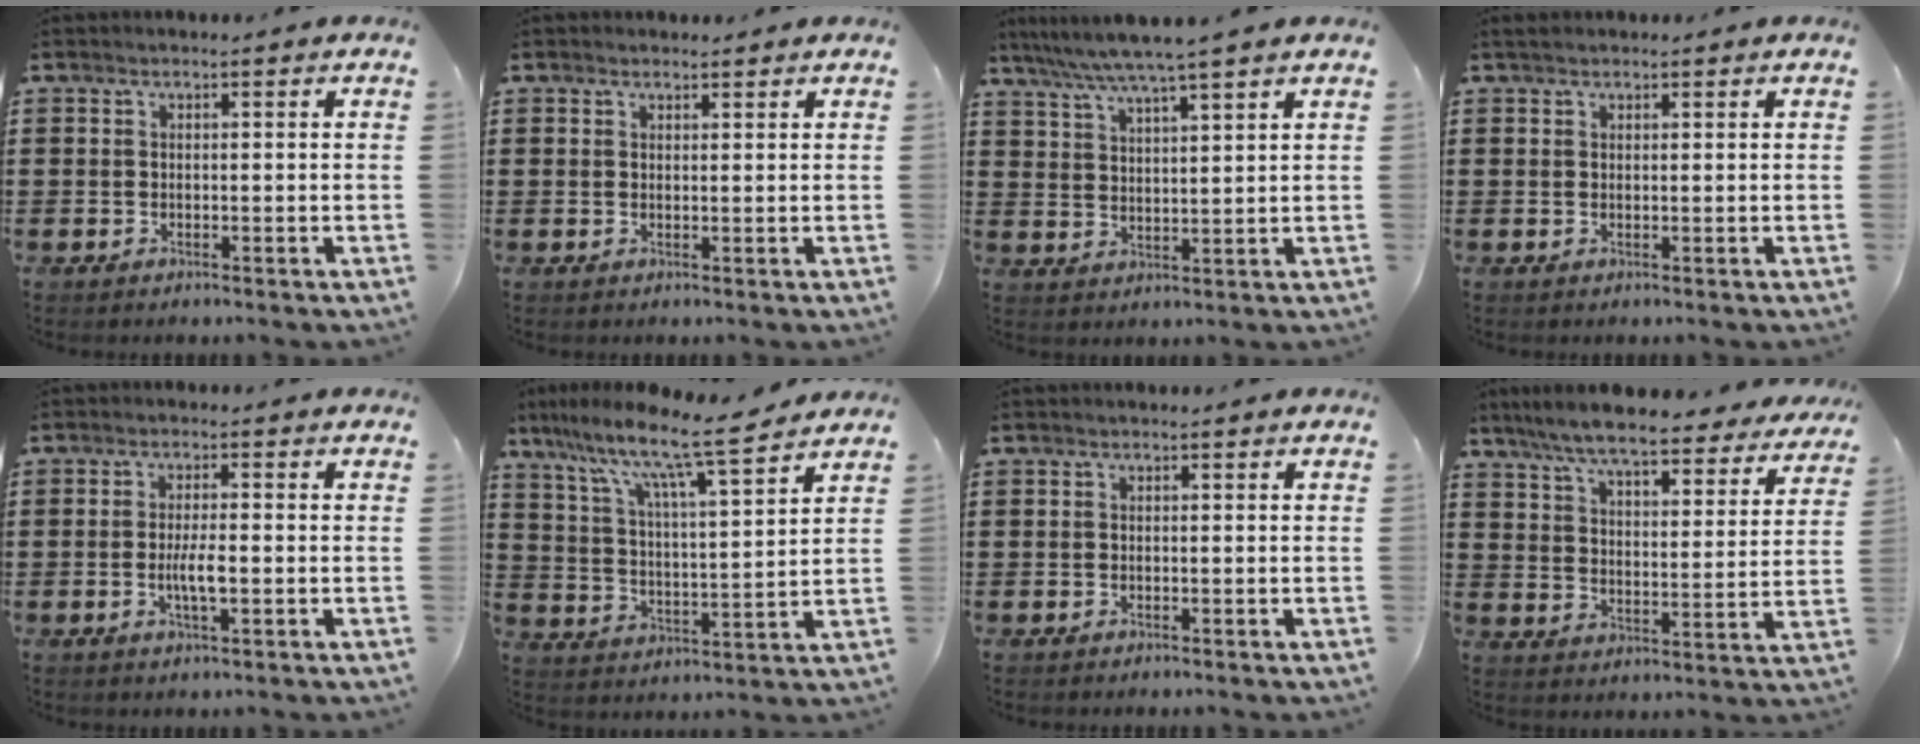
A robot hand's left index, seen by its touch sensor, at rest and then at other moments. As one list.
[{"total": 0.9, "force": [0.8, 0.3, 0.0], "torque": [-0.003, 0.002, 0.017]}, {"total": 5.3, "force": [4.6, -0.6, 2.6], "torque": [-0.065, -0.021, 0.079]}, {"total": 0.9, "force": [0.7, 0.4, 0.4], "torque": [-0.009, 0.003, 0.014]}, {"total": 3.8, "force": [-0.8, 0.8, 3.6], "torque": [-0.076, -0.005, -0.018]}, {"total": 9.9, "force": [8.2, 0.9, 5.6], "torque": [-0.132, -0.052, 0.130]}, {"total": 0.0}, {"total": 7.9, "force": [7.2, 0.3, 3.2], "torque": [-0.092, -0.044, 0.126]}]